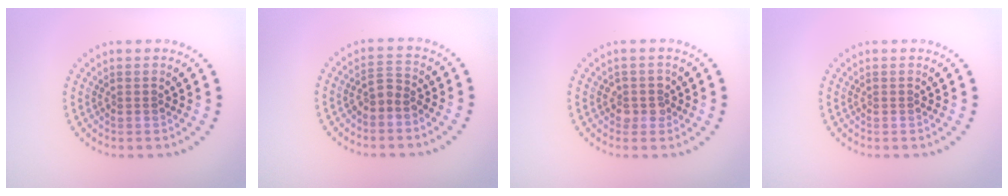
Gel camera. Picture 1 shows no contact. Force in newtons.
{"total": 1.8, "press": 1.4, "slide": 1.2}
{"total": 1.5, "press": 1.4, "slide": 0.6}
{"total": 0.0}